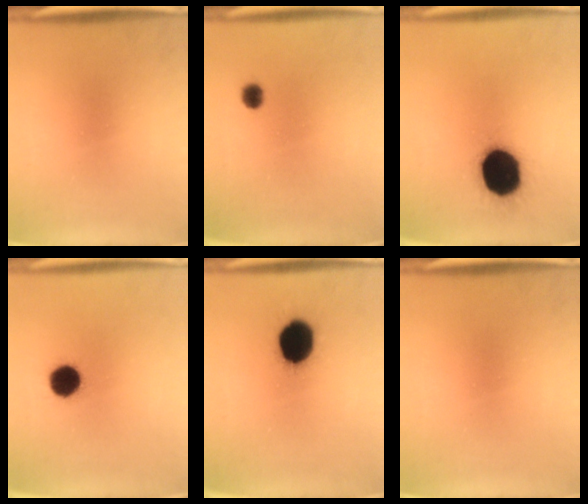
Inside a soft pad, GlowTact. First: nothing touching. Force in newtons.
{"total": 1.9}
{"total": 19.6}
{"total": 8.6}
{"total": 14.5}
{"total": 0.0}